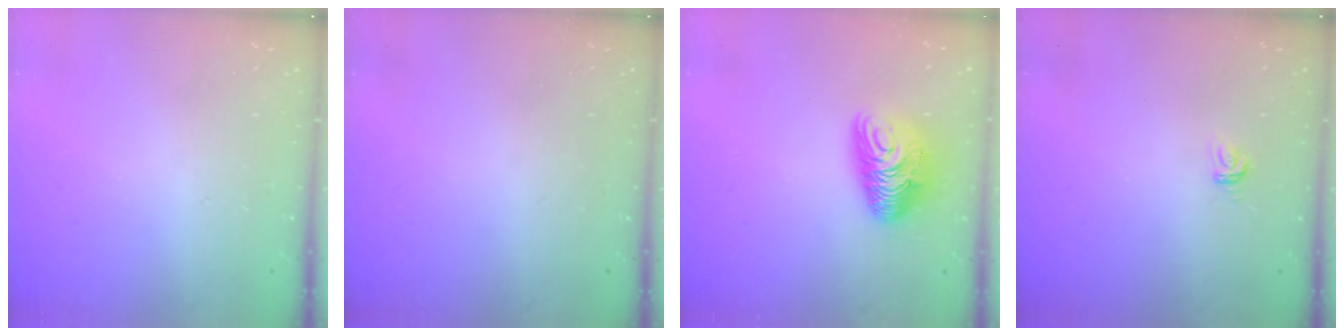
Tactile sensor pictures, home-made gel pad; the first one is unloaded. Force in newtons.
{"total": 0.0}
{"total": 10.6, "press": 10.5, "slide": 1.2}
{"total": 3.6, "press": 3.6, "slide": 0.3}